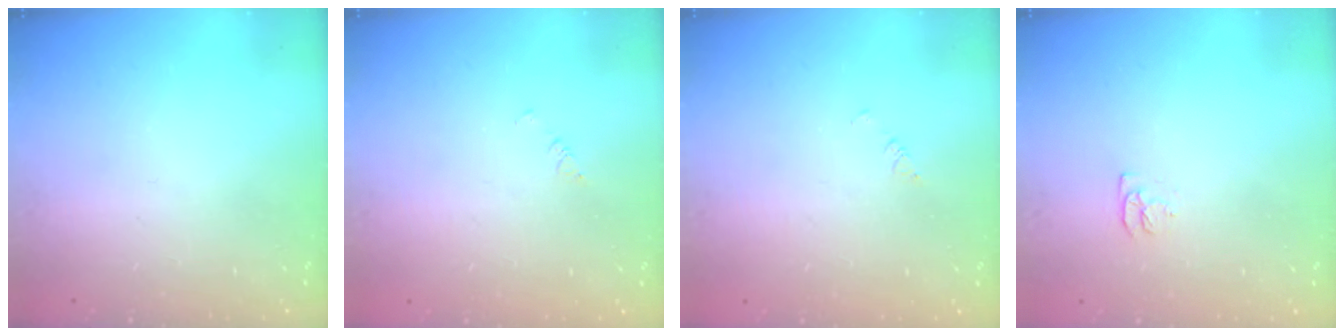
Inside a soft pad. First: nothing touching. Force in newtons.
{"total": 1.1, "press": 1.1, "slide": 0.1}
{"total": 1.1, "press": 1.1, "slide": 0.1}
{"total": 4.4, "press": 4.3, "slide": 0.6}